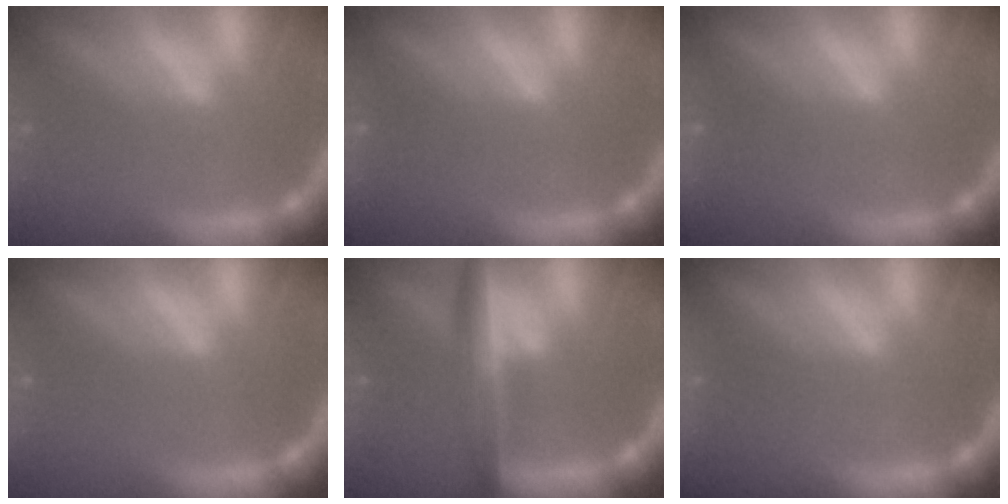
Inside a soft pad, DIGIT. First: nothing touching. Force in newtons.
{"total": 5.5}
{"total": 5.5}
{"total": 0.0}
{"total": 5.0}
{"total": 8.5}